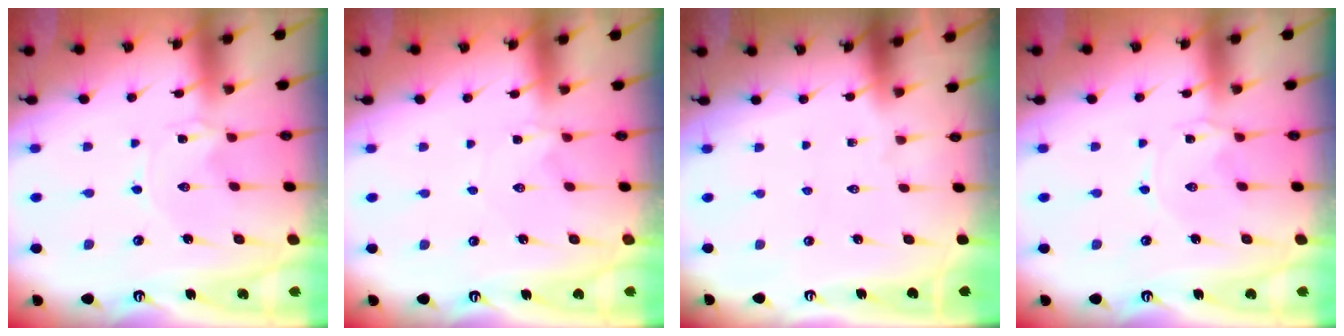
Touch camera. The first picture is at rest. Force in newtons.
{"total": 1.3, "press": 1.3, "slide": 0.3}
{"total": 0.0}
{"total": 2.5, "press": 2.5, "slide": 0.4}